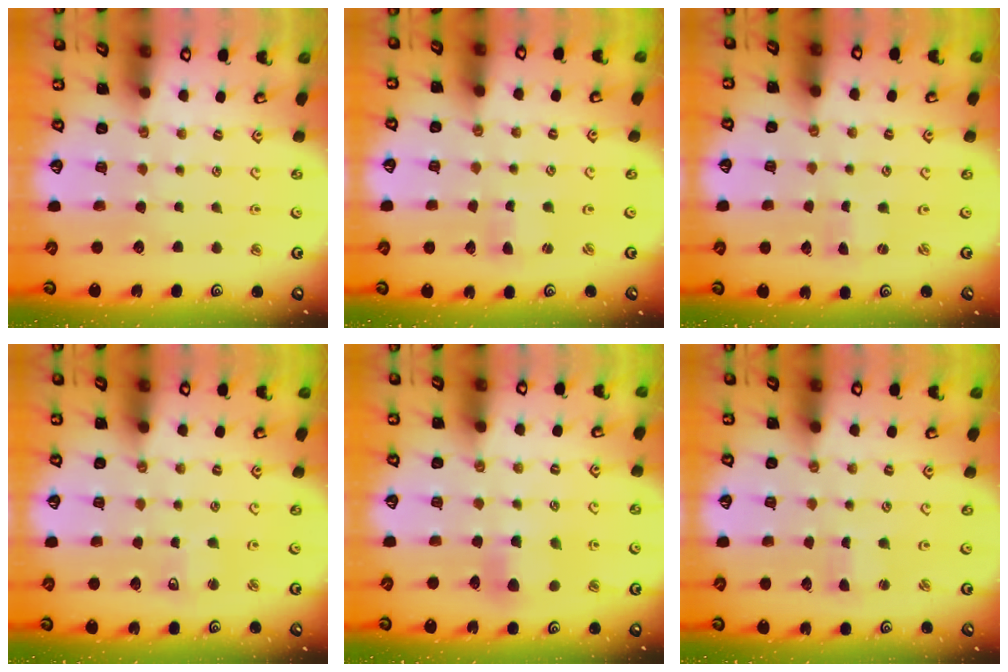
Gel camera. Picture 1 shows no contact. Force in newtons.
{"total": 1.5, "press": 1.4, "slide": 0.3}
{"total": 0.0}
{"total": 4.0, "press": 3.9, "slide": 0.6}
{"total": 6.1, "press": 6.1, "slide": 0.4}
{"total": 1.6, "press": 1.6, "slide": 0.3}